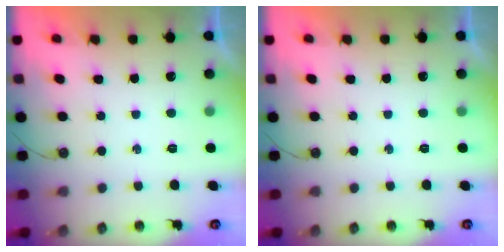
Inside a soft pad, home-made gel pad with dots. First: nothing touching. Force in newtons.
{"total": 0.0}